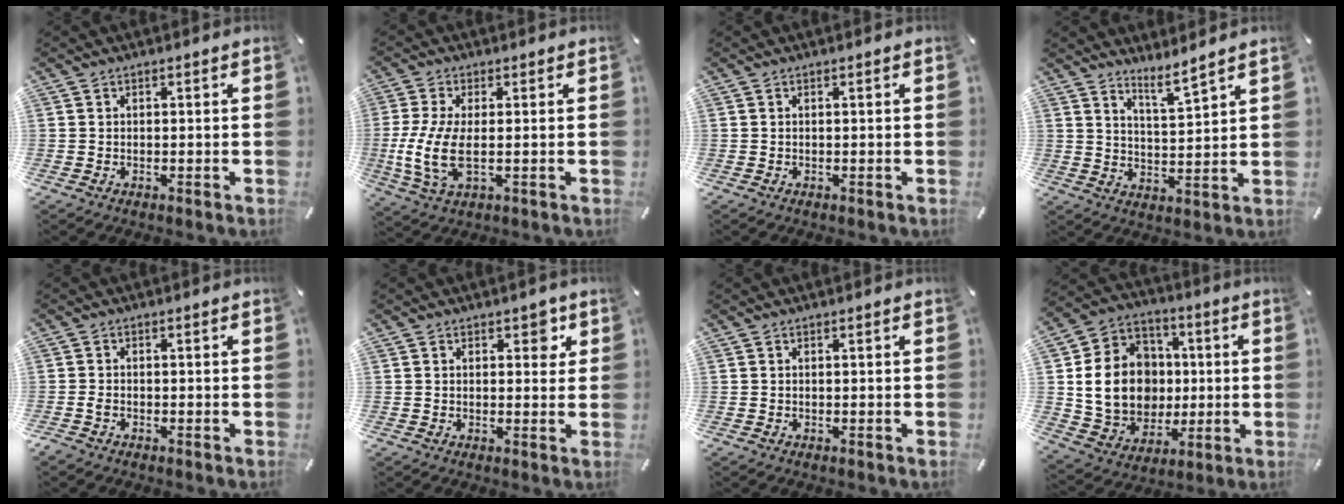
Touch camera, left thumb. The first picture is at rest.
{"total": 9.6, "force": [-0.5, 3.7, 8.9], "torque": [-0.203, -0.027, -0.009]}
{"total": 0.0}
{"total": 5.9, "force": [5.5, 0.3, 2.1], "torque": [-0.035, -0.044, 0.094]}
{"total": 1.3, "force": [-0.9, 0.8, 0.5], "torque": [-0.011, 0.002, -0.017]}
{"total": 3.6, "force": [1.7, 2.3, 2.3], "torque": [-0.013, -0.007, 0.018]}
{"total": 0.0}
{"total": 16.4, "force": [0.4, 14.7, 7.4], "torque": [-0.154, 0.010, 0.020]}